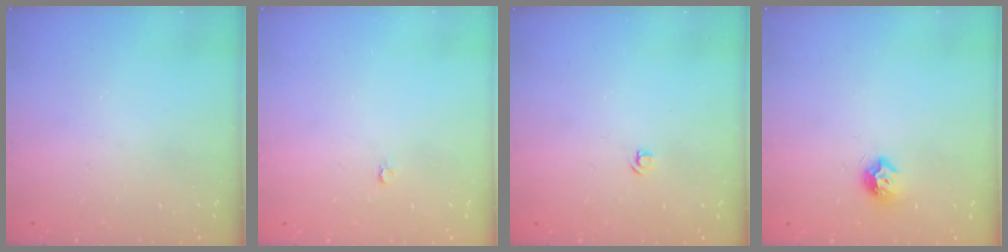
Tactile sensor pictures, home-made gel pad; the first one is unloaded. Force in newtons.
{"total": 2.0, "press": 2.0, "slide": 0.4}
{"total": 3.5, "press": 3.4, "slide": 0.5}
{"total": 7.9, "press": 7.9, "slide": 0.8}